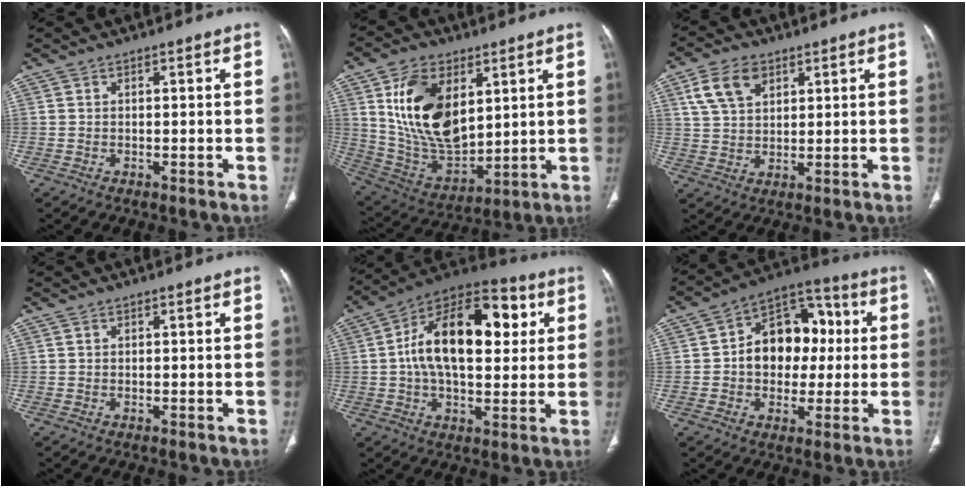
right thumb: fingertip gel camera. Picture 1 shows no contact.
{"total": 19.3, "force": [6.0, 11.4, 14.3], "torque": [-0.232, -0.030, 0.128]}
{"total": 8.4, "force": [4.0, 5.3, 5.1], "torque": [-0.085, -0.006, 0.080]}
{"total": 0.0}
{"total": 21.7, "force": [3.9, 11.9, 17.8], "torque": [-0.261, 0.019, 0.050]}
{"total": 15.6, "force": [1.0, 11.3, 10.7], "torque": [-0.105, 0.029, 0.008]}